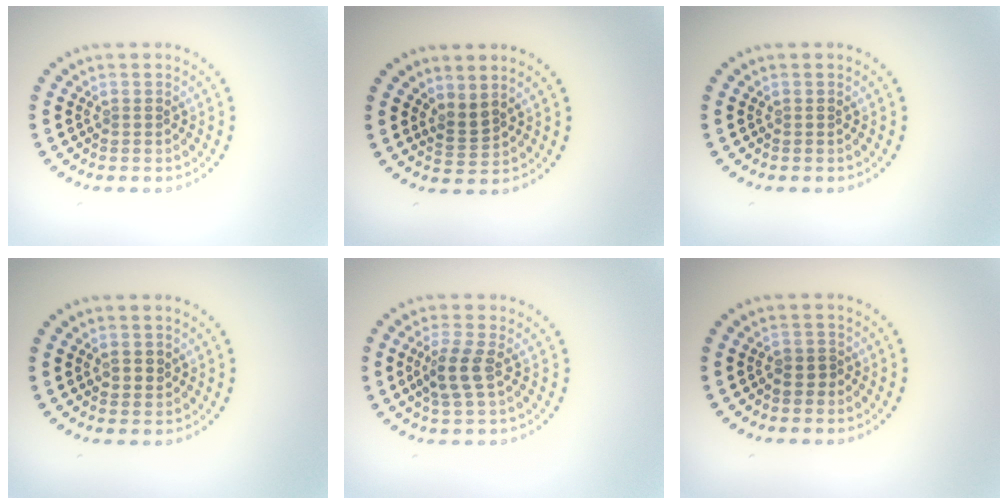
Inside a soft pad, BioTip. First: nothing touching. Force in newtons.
{"total": 1.8, "press": 1.3, "slide": 1.3}
{"total": 0.0}
{"total": 1.2, "press": 1.1, "slide": 0.4}
{"total": 2.8, "press": 2.5, "slide": 1.1}
{"total": 1.0, "press": 0.8, "slide": 0.7}